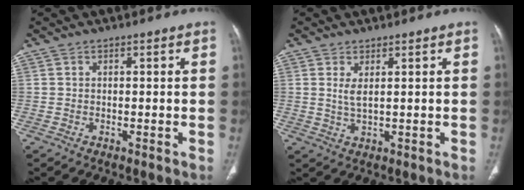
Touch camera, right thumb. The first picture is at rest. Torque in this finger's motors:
{"motor_torque": [-0.25, 0.26, 0.07, 0.09, -0.06]}